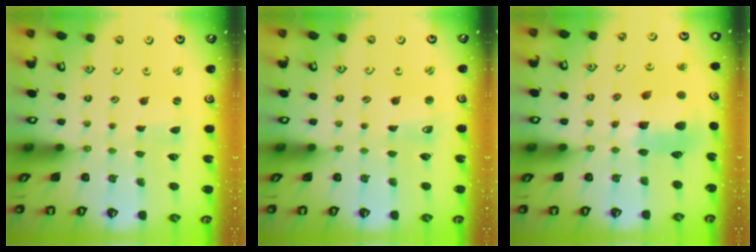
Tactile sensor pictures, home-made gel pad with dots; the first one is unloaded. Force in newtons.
{"total": 1.5, "press": 1.5, "slide": 0.3}
{"total": 10.5, "press": 10.4, "slide": 1.3}